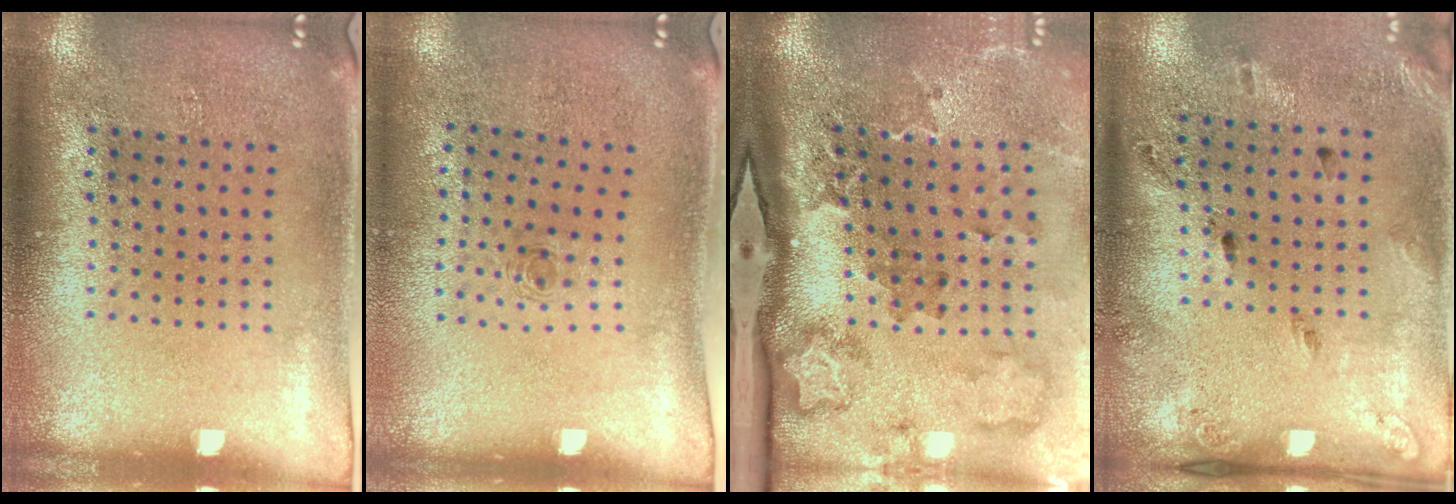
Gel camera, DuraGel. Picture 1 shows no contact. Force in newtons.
{"total": 0.7, "press": 0.3, "slide": 0.6}
{"total": 3.1, "press": 2.1, "slide": 2.3}
{"total": 1.8, "press": 1.1, "slide": 1.5}